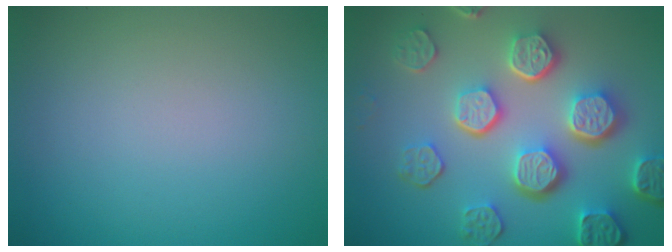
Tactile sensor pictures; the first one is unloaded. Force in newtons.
{"total": 8.1, "press": 6.1, "slide": 5.3}